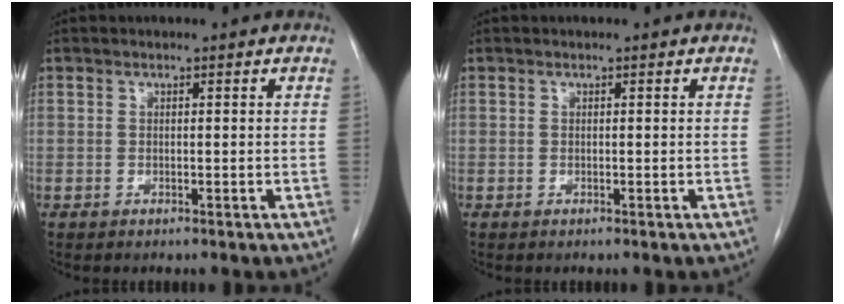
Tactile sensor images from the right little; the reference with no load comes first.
{"total": 0.0}